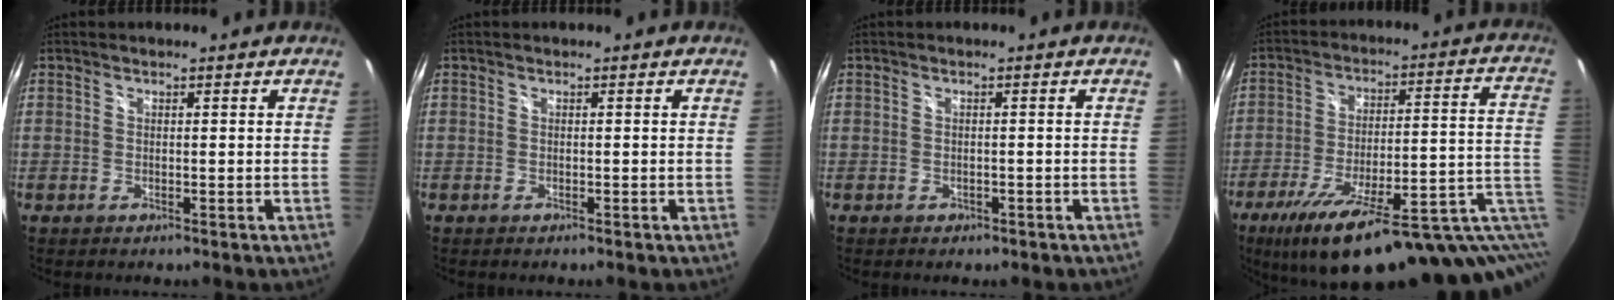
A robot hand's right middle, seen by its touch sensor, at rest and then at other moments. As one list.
[{"total": 0.0}, {"total": 1.8, "force": [-1.2, 1.1, 0.7], "torque": [-0.012, -0.003, -0.011]}, {"total": 27.4, "force": [-15.2, 7.0, 21.7], "torque": [-0.293, -0.032, -0.200]}]